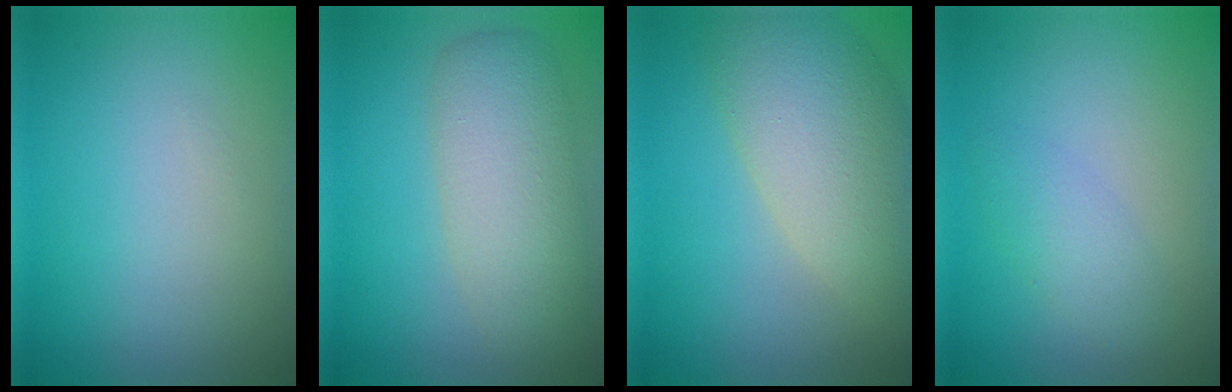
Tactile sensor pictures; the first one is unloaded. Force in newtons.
{"total": 5.6, "press": 5.6, "slide": 0.3}
{"total": 8.5, "press": 8.5, "slide": 0.7}
{"total": 2.0, "press": 2.0, "slide": 0.1}